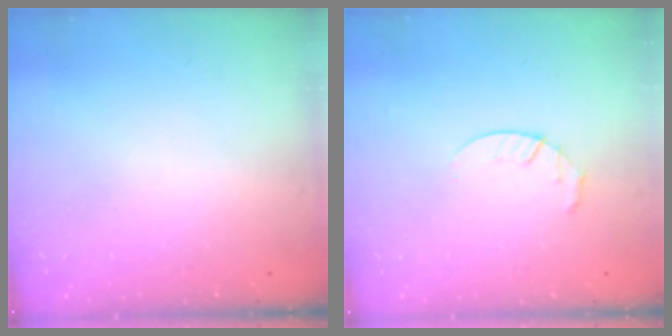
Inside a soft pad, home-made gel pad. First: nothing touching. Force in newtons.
{"total": 3.0, "press": 2.9, "slide": 0.5}